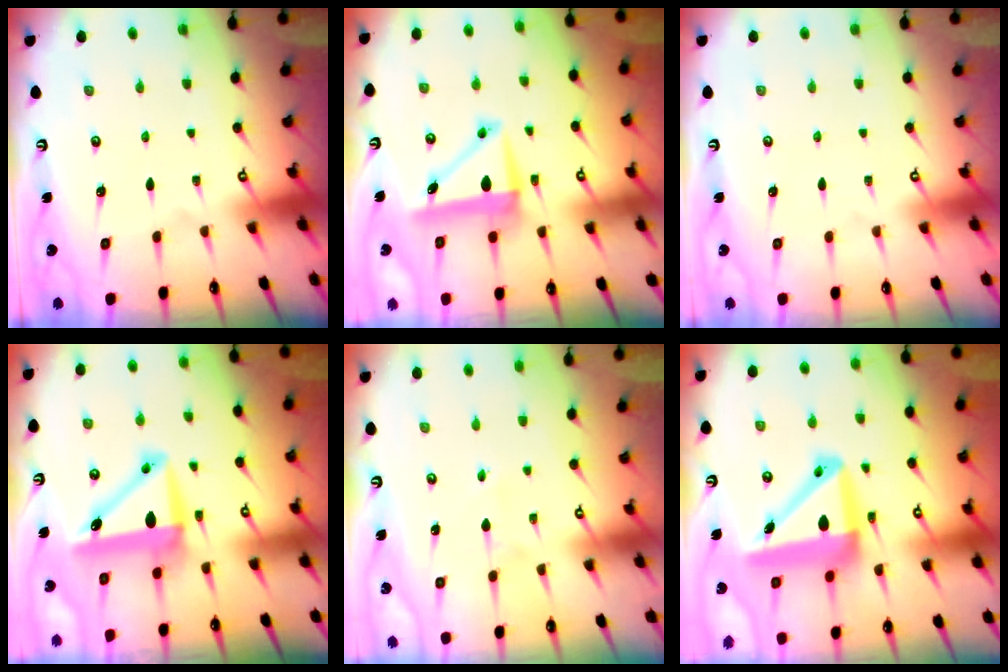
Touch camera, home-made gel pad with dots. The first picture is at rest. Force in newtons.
{"total": 7.5, "press": 7.3, "slide": 1.8}
{"total": 0.0}
{"total": 10.0, "press": 9.7, "slide": 2.2}
{"total": 2.7, "press": 2.6, "slide": 0.3}
{"total": 14.9, "press": 14.7, "slide": 2.9}